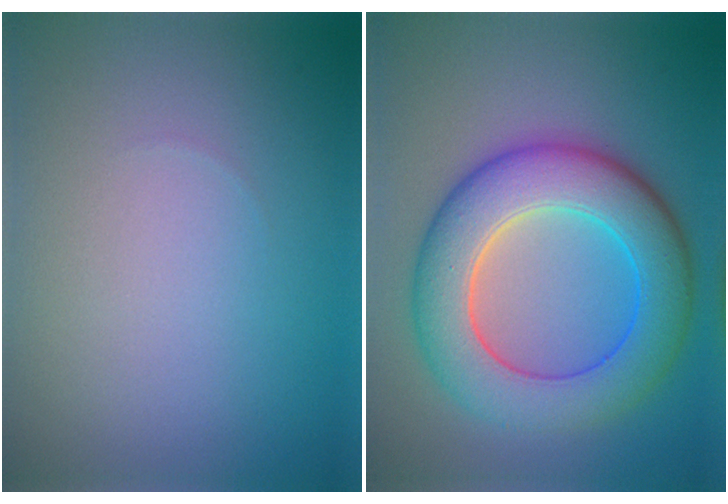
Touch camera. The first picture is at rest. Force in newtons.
{"total": 9.1, "press": 9.1, "slide": 0.1}